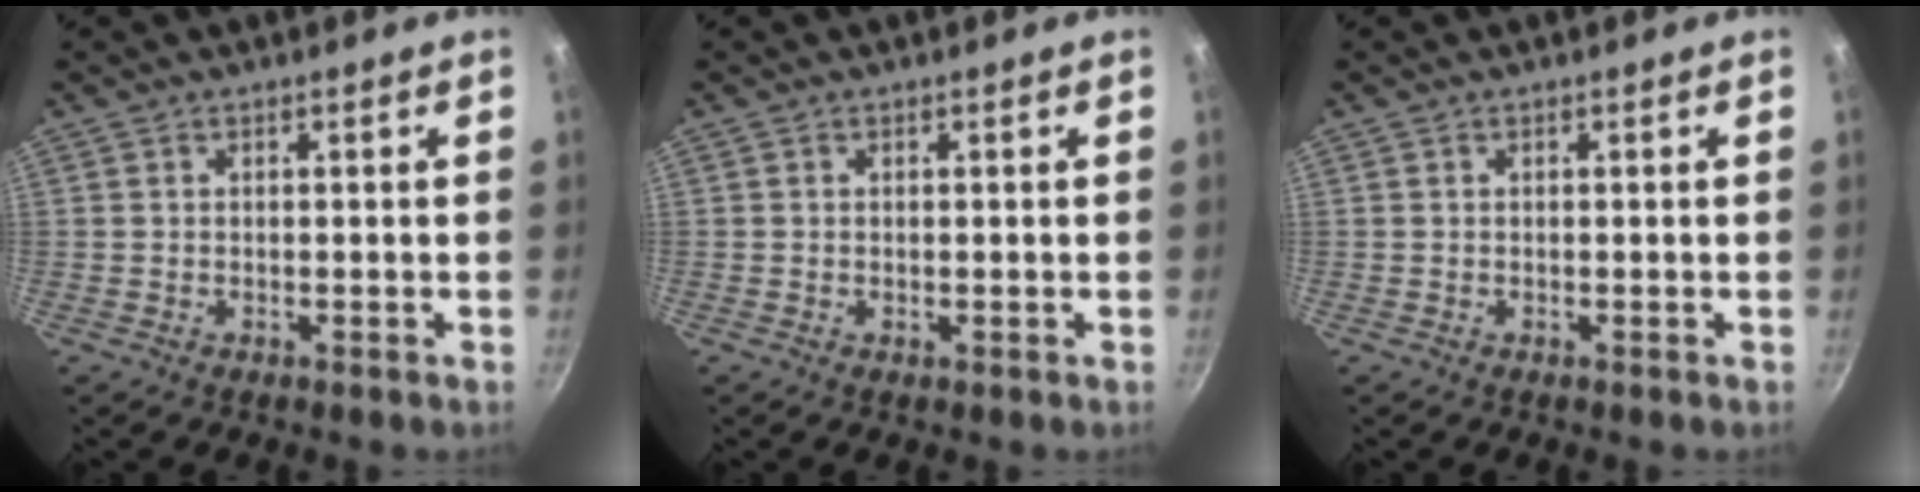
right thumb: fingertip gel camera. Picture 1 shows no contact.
{"total": 0.0}
{"total": 0.0}